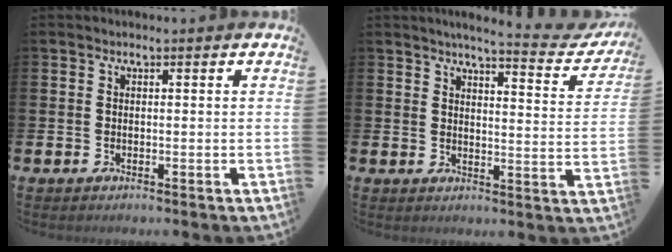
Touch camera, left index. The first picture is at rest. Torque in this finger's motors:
{"motor_torque": [1.00, -1.14, 0.11, 0.04]}